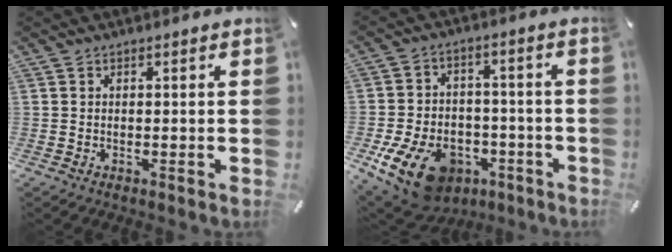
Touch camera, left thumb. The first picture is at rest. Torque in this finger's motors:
{"motor_torque": [1.90, 2.82, 0.55, 0.36, 0.30]}